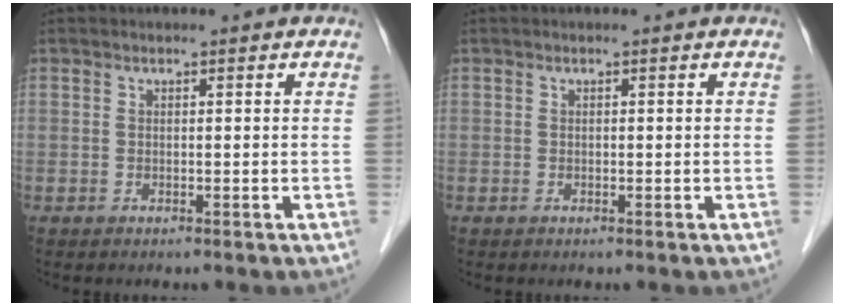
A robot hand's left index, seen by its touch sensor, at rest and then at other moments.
{"total": 0.0}